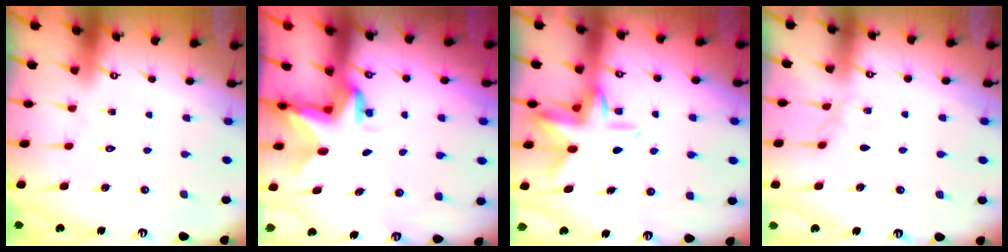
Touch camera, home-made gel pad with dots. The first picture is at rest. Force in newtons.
{"total": 3.3, "press": 3.3, "slide": 0.2}
{"total": 9.9, "press": 9.6, "slide": 2.4}
{"total": 3.9, "press": 3.8, "slide": 0.5}